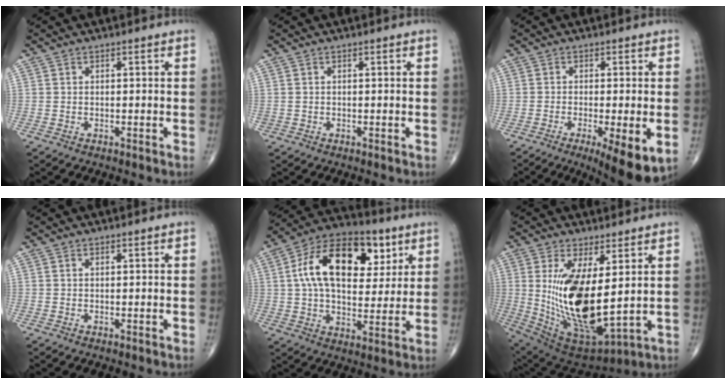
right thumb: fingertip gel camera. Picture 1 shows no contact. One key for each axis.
{"total": 0.0}
{"total": 9.8, "fx": -3.5, "fy": 2.4, "fz": 8.9, "tx": -0.132, "ty": -0.019, "tz": -0.051}
{"total": 0.0}
{"total": 20.4, "fx": 6.2, "fy": 11.9, "fz": 15.3, "tx": -0.227, "ty": 0.003, "tz": 0.095}
{"total": 19.0, "fx": 2.2, "fy": 7.6, "fz": 17.3, "tx": -0.323, "ty": -0.036, "tz": 0.066}